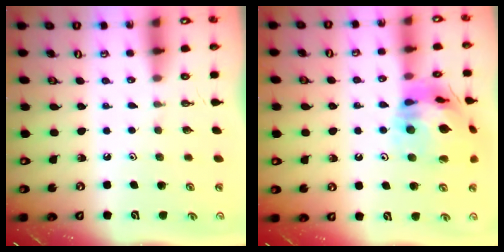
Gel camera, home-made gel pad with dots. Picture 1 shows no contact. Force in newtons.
{"total": 20.3, "press": 20.2, "slide": 2.6}